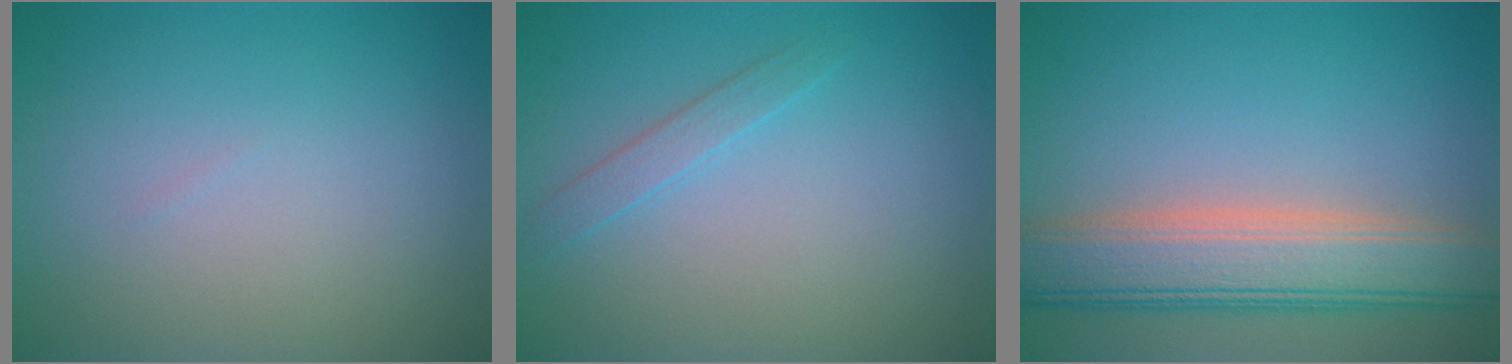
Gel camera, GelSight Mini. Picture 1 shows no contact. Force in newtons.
{"total": 1.3, "press": 1.3, "slide": 0.0}
{"total": 7.2, "press": 7.2, "slide": 0.6}